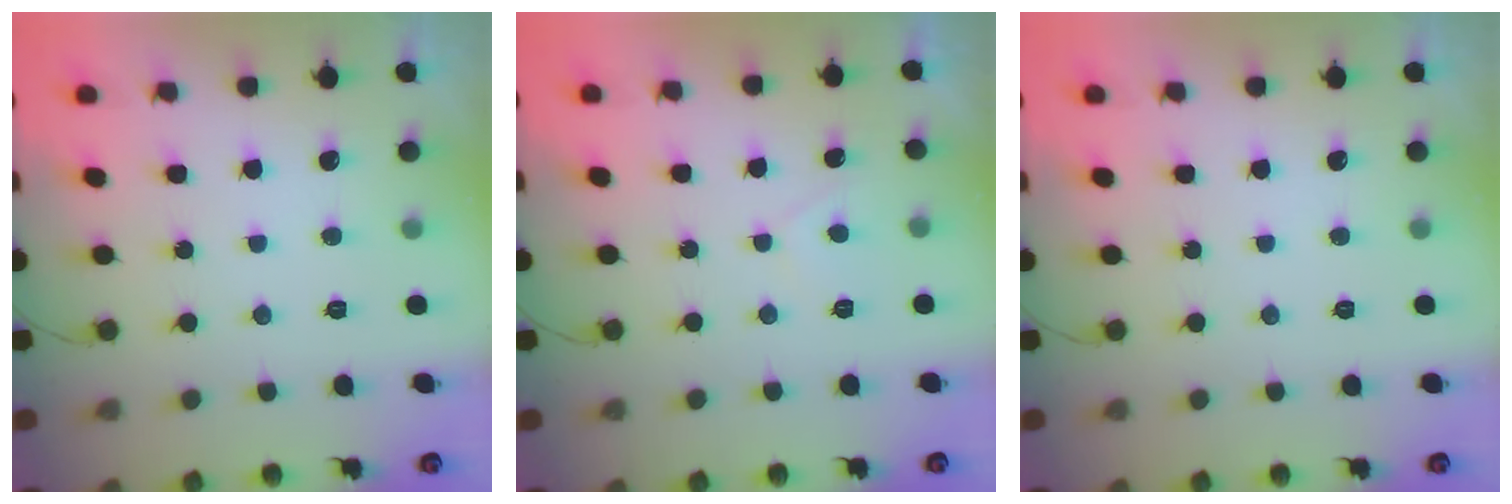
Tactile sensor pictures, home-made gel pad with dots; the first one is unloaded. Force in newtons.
{"total": 1.5, "press": 1.4, "slide": 0.5}
{"total": 0.0}